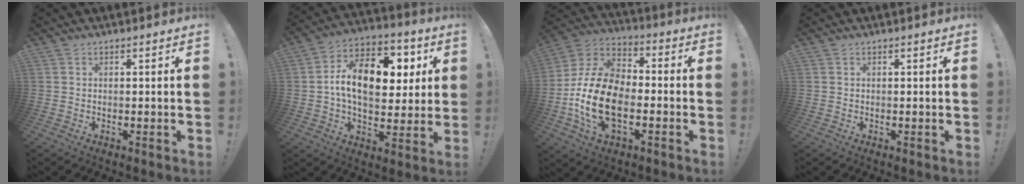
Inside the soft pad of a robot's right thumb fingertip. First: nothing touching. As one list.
[{"total": 17.6, "force": [2.9, 10.9, 13.5], "torque": [-0.206, -0.003, 0.052]}, {"total": 20.4, "force": [-6.1, 12.7, 14.8], "torque": [-0.294, 0.039, -0.094]}, {"total": 0.0}]